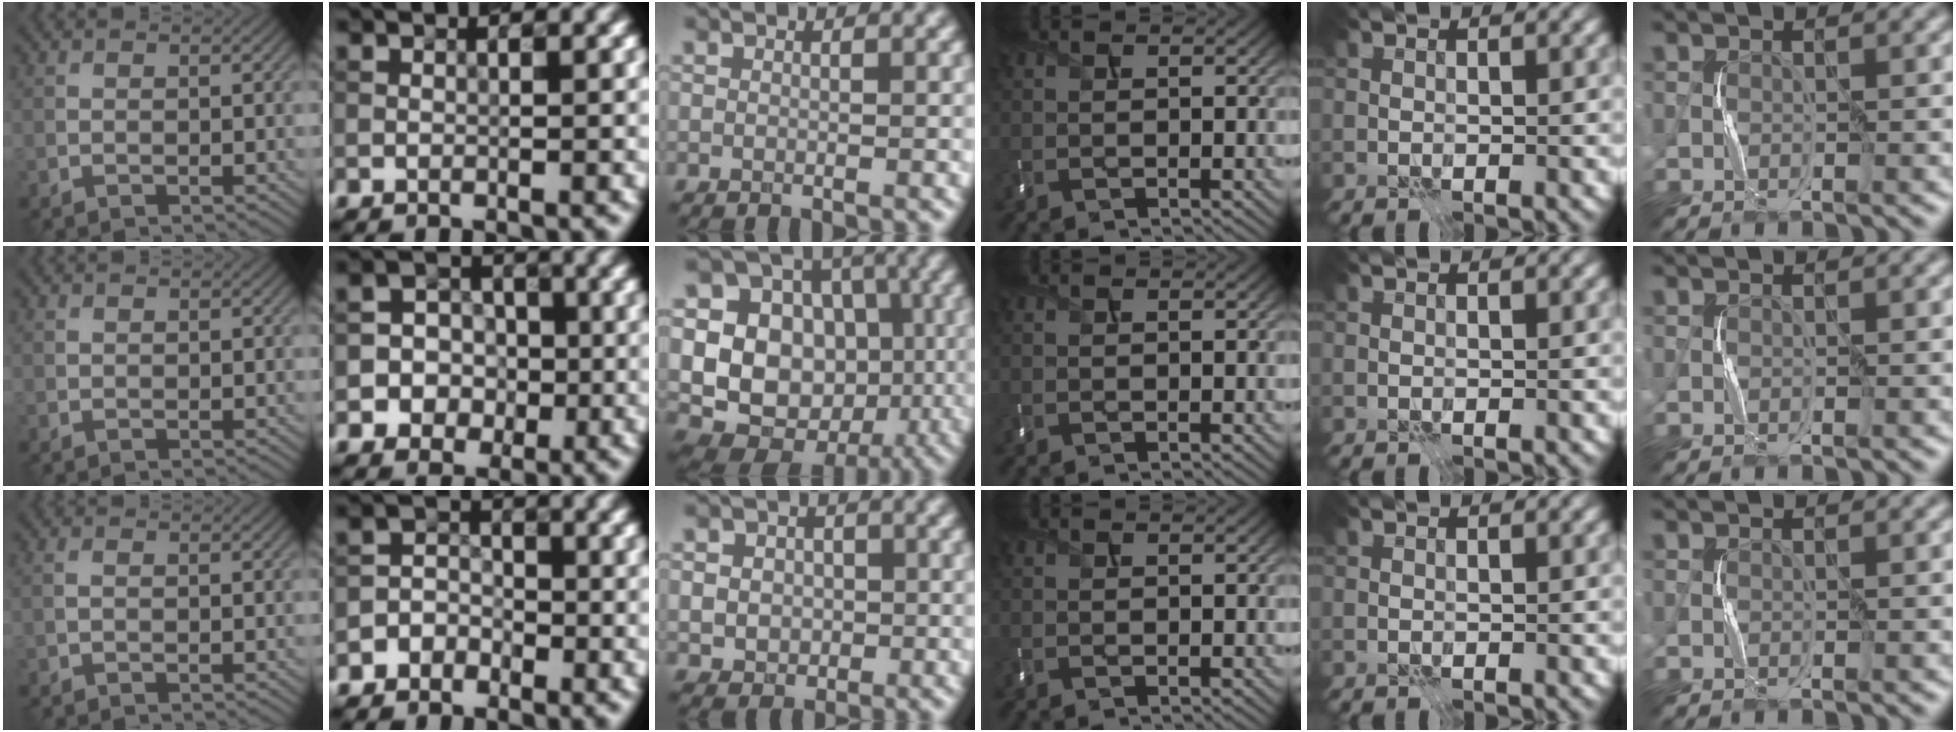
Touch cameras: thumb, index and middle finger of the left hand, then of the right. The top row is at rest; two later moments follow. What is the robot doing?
{"motion": "press", "object": "memory foam"}